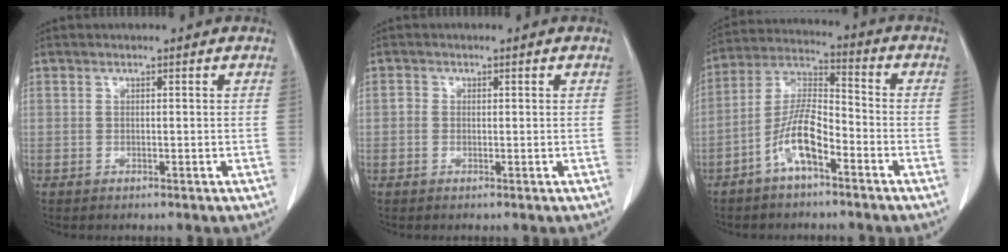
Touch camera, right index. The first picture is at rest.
{"total": 0.9, "force": [0.0, 0.8, 0.4], "torque": [-0.005, 0.006, -0.003]}
{"total": 9.2, "force": [-4.8, 2.5, 7.5], "torque": [-0.160, 0.014, -0.093]}